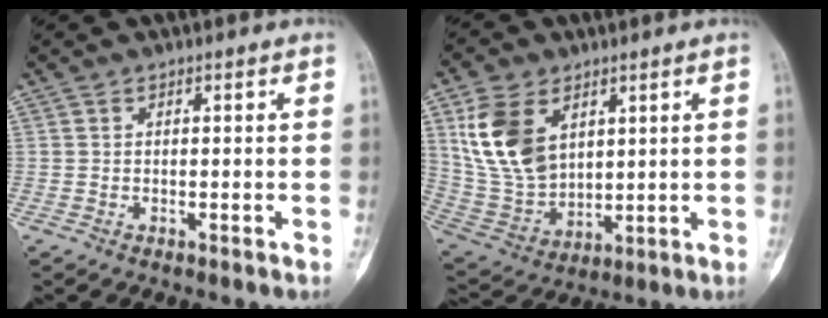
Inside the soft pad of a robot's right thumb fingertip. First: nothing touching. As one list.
[{"total": 14.7, "force": [5.6, 9.6, 9.6], "torque": [-0.175, -0.021, 0.128]}]